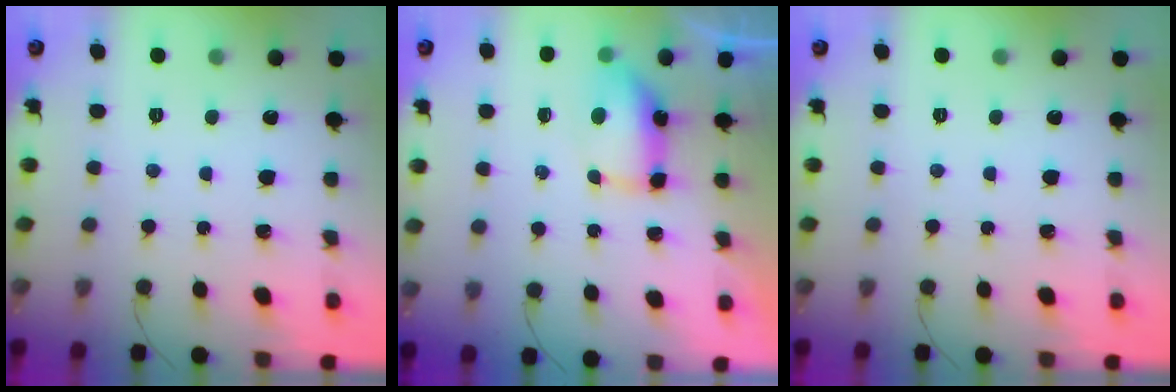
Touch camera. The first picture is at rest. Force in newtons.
{"total": 11.1, "press": 8.6, "slide": 7.1}
{"total": 0.0}